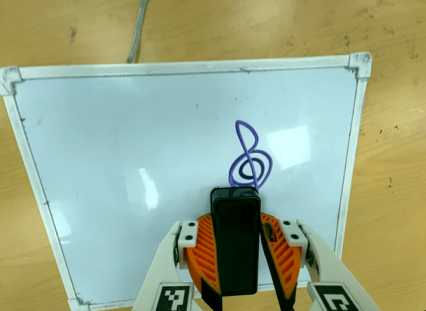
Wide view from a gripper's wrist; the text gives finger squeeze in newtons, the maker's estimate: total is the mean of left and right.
{"total": 11.9, "left": 12.0, "right": 11.8}